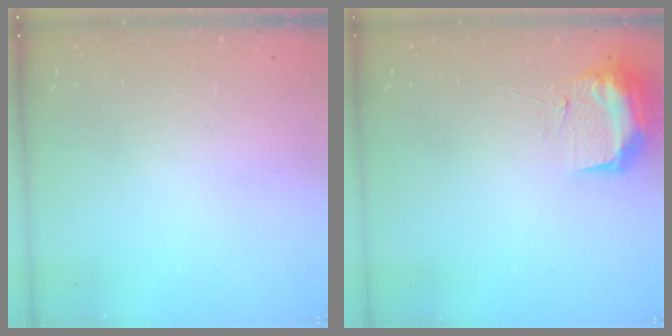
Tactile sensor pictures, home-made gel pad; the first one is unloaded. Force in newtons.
{"total": 9.4, "press": 9.4, "slide": 0.9}